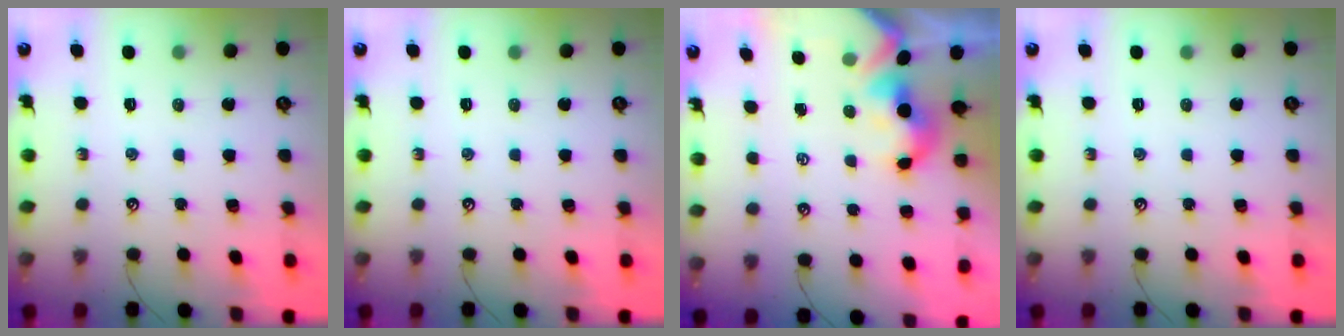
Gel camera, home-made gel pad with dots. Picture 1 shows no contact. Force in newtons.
{"total": 0.0}
{"total": 1.5, "press": 1.5, "slide": 0.1}
{"total": 0.0}